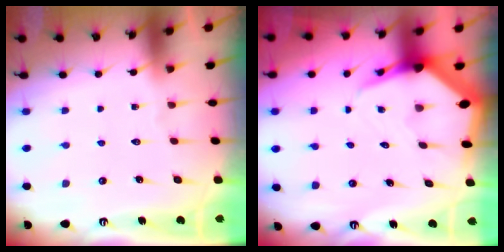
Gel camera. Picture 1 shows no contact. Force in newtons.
{"total": 6.0, "press": 5.9, "slide": 0.8}